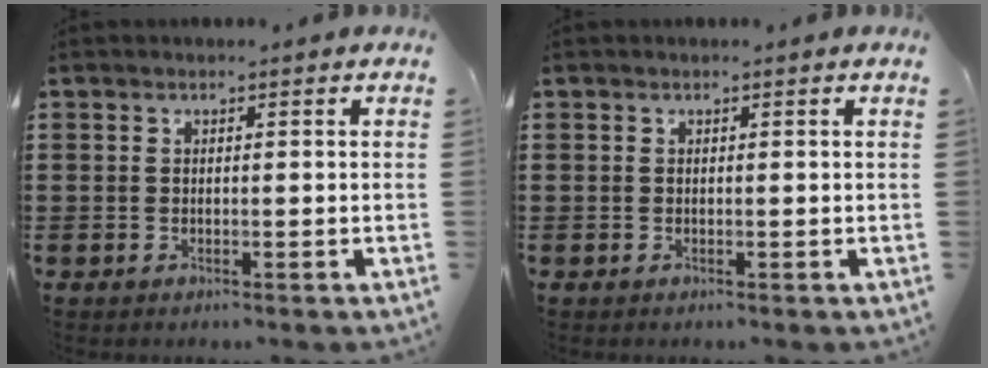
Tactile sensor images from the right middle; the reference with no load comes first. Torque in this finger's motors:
{"motor_torque": [-0.08, 0.02, 0.02, -0.01]}